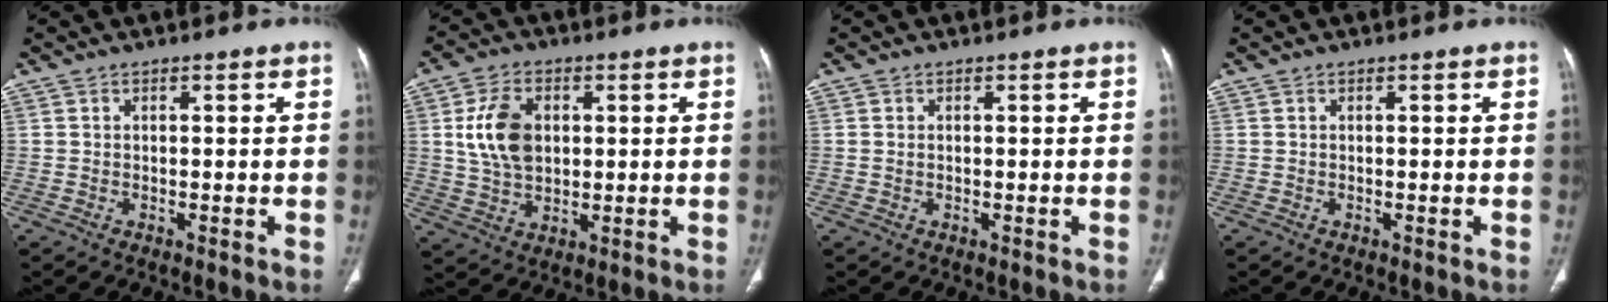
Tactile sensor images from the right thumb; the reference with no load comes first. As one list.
[{"total": 10.1, "force": [1.8, 6.9, 7.1], "torque": [-0.123, -0.002, 0.041]}, {"total": 0.5, "force": [0.1, 0.4, 0.4], "torque": [-0.013, 0.003, 0.003]}, {"total": 0.0}]